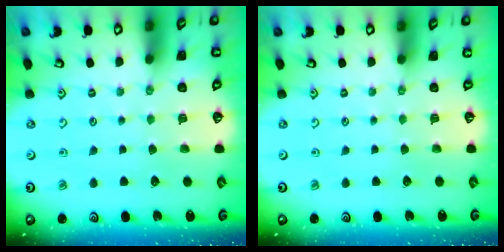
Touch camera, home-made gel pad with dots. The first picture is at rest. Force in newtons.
{"total": 0.0}